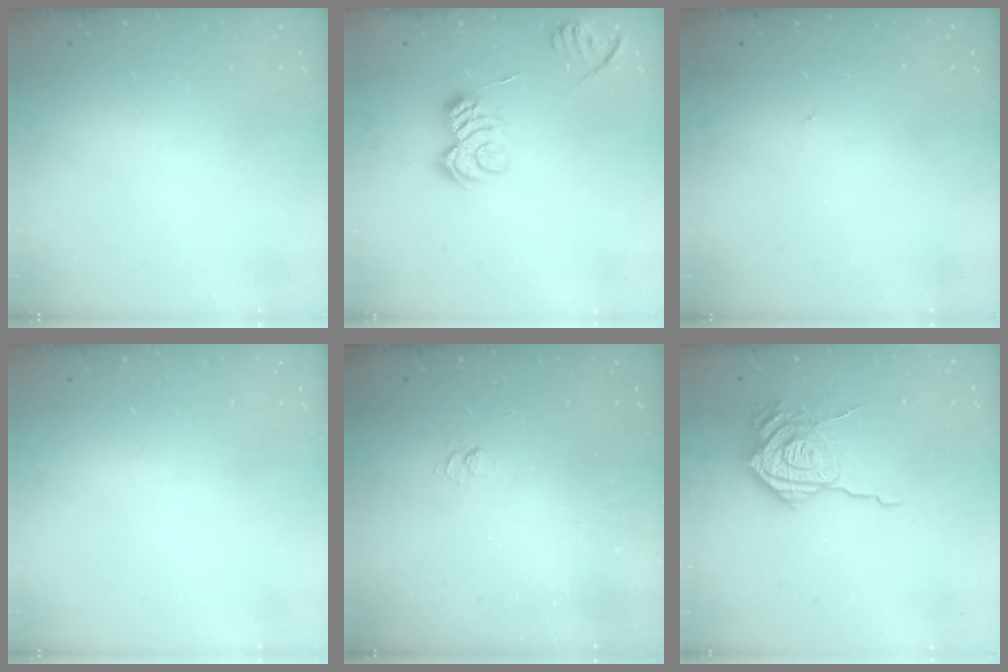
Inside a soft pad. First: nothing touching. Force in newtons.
{"total": 9.7, "press": 9.7, "slide": 0.4}
{"total": 0.6, "press": 0.6, "slide": 0.1}
{"total": 0.0}
{"total": 2.5, "press": 2.0, "slide": 1.4}
{"total": 19.3, "press": 19.2, "slide": 2.0}